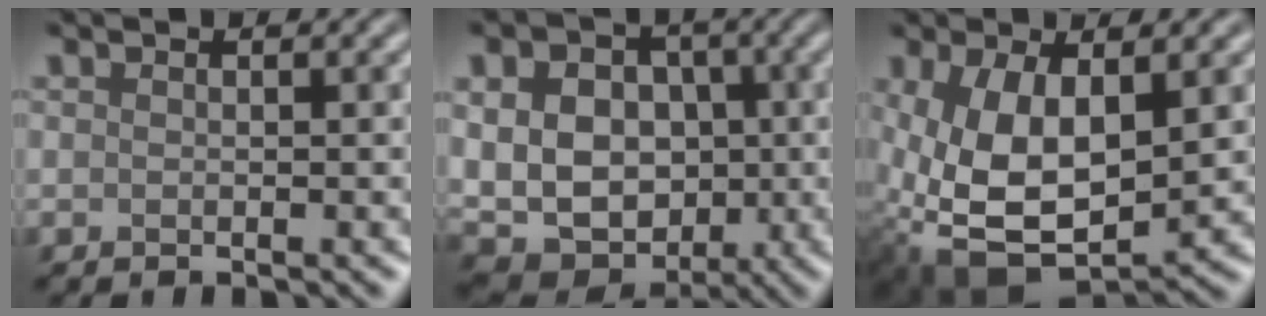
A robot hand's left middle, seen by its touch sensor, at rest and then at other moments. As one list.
[{"total": 14.5, "force": [1.3, 12.0, 8.0], "torque": [-0.148, 0.020, 0.024]}, {"total": 10.0, "force": [0.0, 5.7, 8.3], "torque": [-0.186, -0.015, 0.010]}]